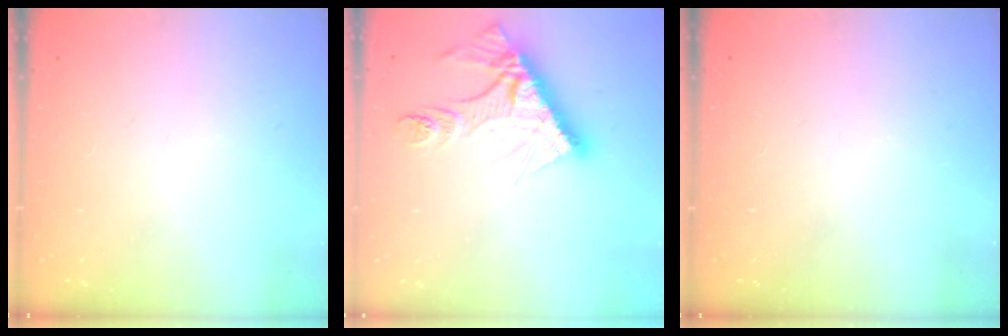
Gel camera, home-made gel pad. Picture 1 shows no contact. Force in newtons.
{"total": 14.0, "press": 14.0, "slide": 1.2}
{"total": 0.0}